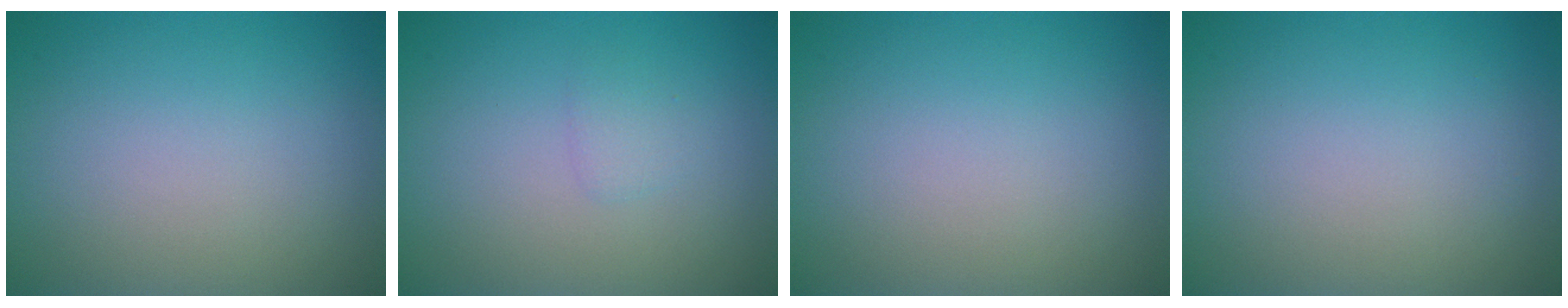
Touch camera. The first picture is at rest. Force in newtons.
{"total": 0.9, "press": 0.9, "slide": 0.1}
{"total": 0.0}
{"total": 0.0}